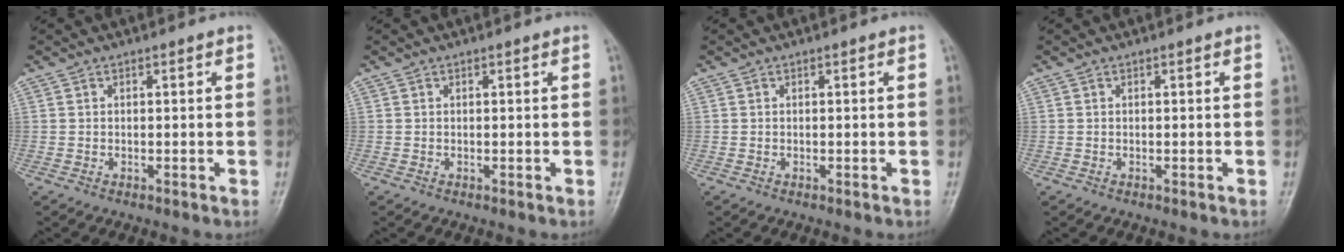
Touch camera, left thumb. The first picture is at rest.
{"total": 0.0}
{"total": 0.0}
{"total": 0.0}